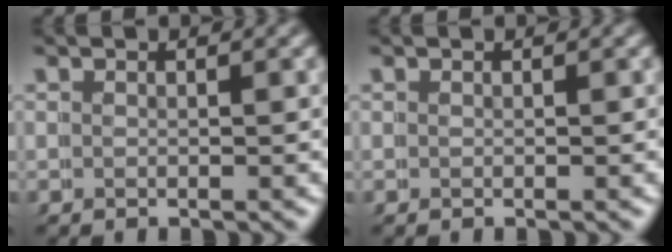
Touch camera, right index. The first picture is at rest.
{"total": 0.0}